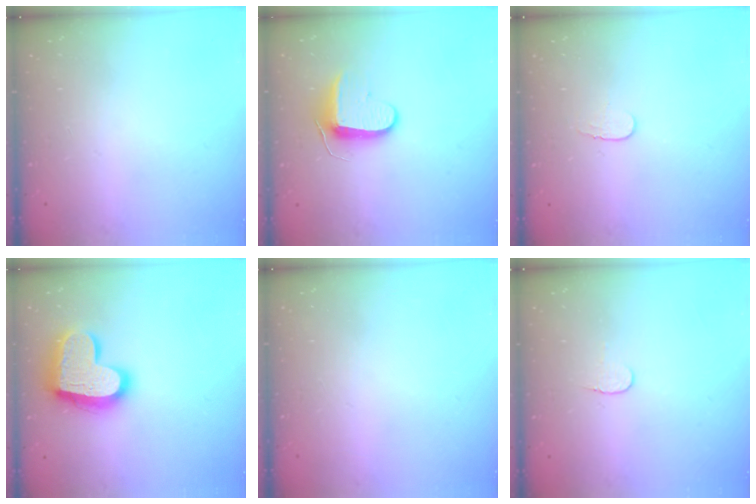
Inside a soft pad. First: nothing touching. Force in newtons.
{"total": 9.0, "press": 9.0, "slide": 0.7}
{"total": 3.9, "press": 3.9, "slide": 0.4}
{"total": 18.2, "press": 18.1, "slide": 1.4}
{"total": 0.0}
{"total": 3.9, "press": 3.9, "slide": 0.2}